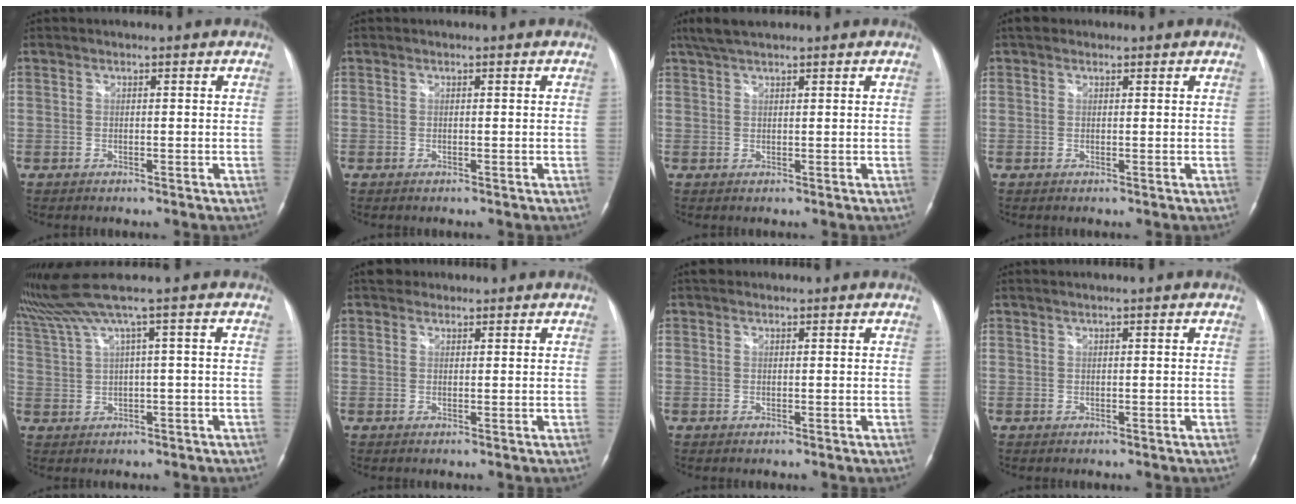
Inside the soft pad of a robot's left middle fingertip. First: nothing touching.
{"total": 0.0}
{"total": 3.9, "force": [3.2, 0.7, 2.1], "torque": [-0.047, 0.017, 0.063]}
{"total": 1.4, "force": [1.0, 1.0, 0.3], "torque": [-0.009, 0.013, 0.013]}
{"total": 6.5, "force": [4.3, -2.1, 4.4], "torque": [-0.091, 0.030, 0.090]}
{"total": 2.1, "force": [1.6, 1.3, 0.1], "torque": [0.000, 0.016, 0.023]}
{"total": 0.8, "force": [0.6, 0.5, 0.1], "torque": [-0.004, 0.009, 0.008]}
{"total": 0.7, "force": [0.5, -0.1, 0.5], "torque": [-0.015, 0.011, 0.014]}